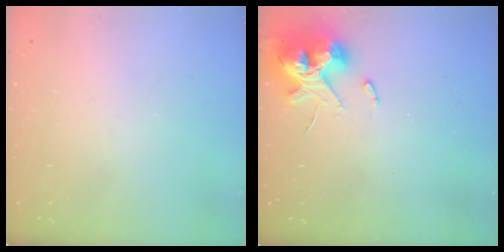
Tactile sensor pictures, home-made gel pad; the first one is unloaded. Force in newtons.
{"total": 12.6, "press": 12.5, "slide": 1.6}